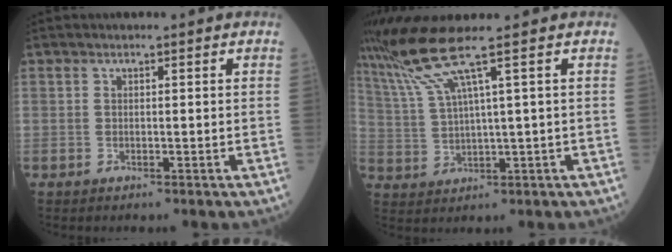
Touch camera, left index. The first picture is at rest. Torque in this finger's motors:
{"motor_torque": [0.04, -0.29, 0.75, 0.21]}